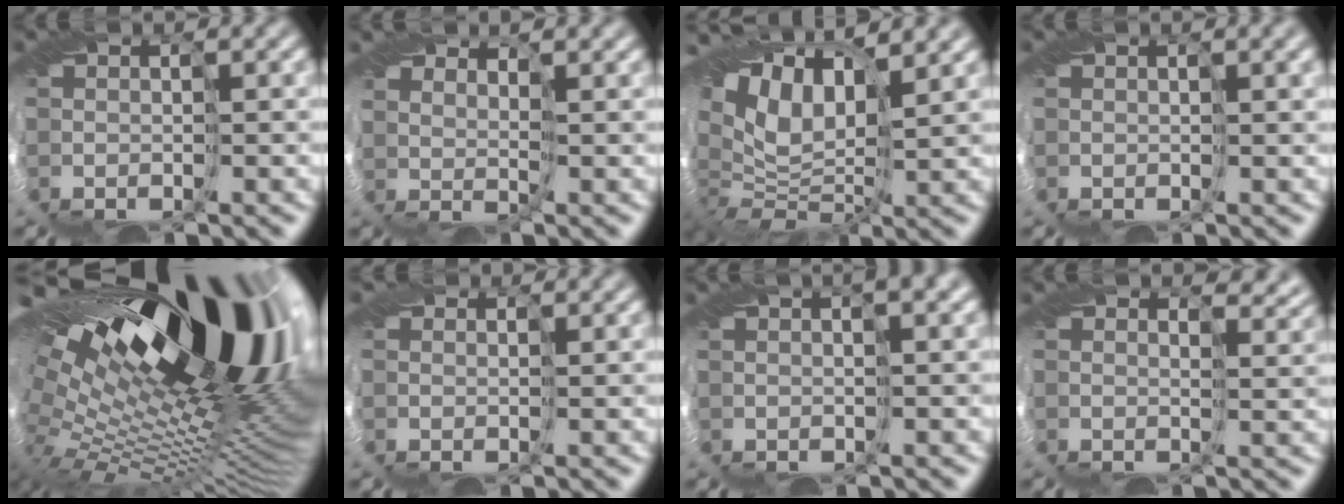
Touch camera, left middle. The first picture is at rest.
{"total": 3.1, "force": [2.2, 1.1, 1.9], "torque": [-0.045, 0.003, 0.038]}
{"total": 11.3, "force": [3.6, 6.2, 8.7], "torque": [-0.172, 0.007, 0.059]}
{"total": 2.2, "force": [1.0, 0.5, 1.8], "torque": [-0.022, 0.003, 0.013]}
{"total": 21.2, "force": [7.8, 8.6, 17.7], "torque": [-0.319, 0.019, 0.140]}
{"total": 1.5, "force": [1.4, 0.6, 0.2], "torque": [-0.005, -0.001, 0.012]}
{"total": 3.7, "force": [2.1, 0.9, 2.9], "torque": [-0.039, 0.013, 0.018]}
{"total": 4.4, "force": [3.2, 1.8, 2.4], "torque": [-0.024, 0.017, 0.024]}